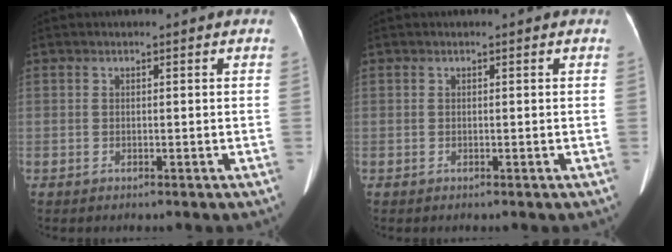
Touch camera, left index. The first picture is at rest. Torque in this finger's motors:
{"motor_torque": [0.12, -0.33, 0.05, -0.01]}